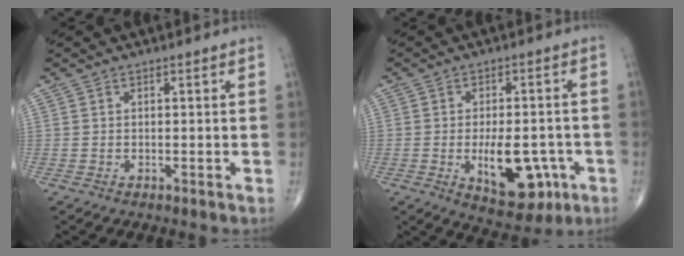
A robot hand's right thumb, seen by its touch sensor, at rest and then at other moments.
{"total": 12.3, "force": [-3.7, 6.3, 9.9], "torque": [-0.118, 0.007, -0.040]}